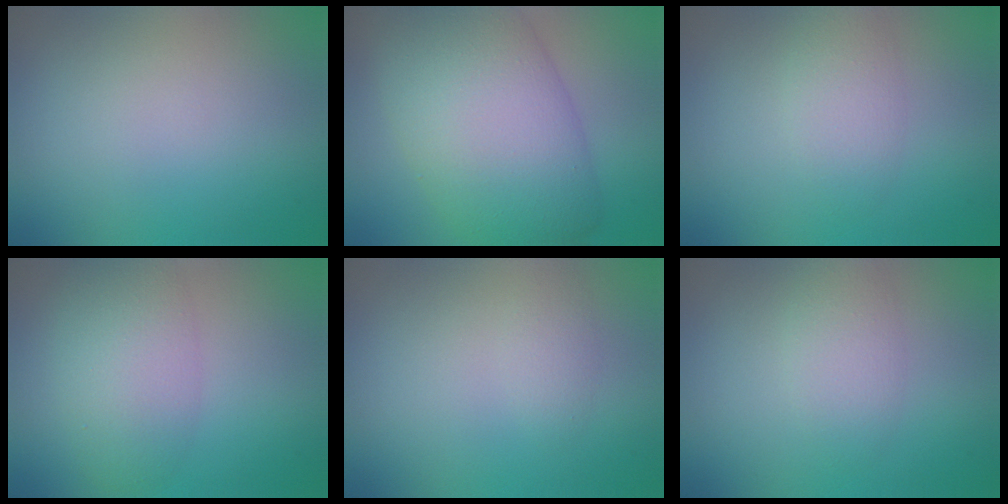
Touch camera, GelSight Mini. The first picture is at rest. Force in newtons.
{"total": 12.2, "press": 12.1, "slide": 0.8}
{"total": 2.4, "press": 2.4, "slide": 0.0}
{"total": 4.7, "press": 4.7, "slide": 0.1}
{"total": 1.1, "press": 1.1, "slide": 0.1}
{"total": 2.4, "press": 2.4, "slide": 0.0}